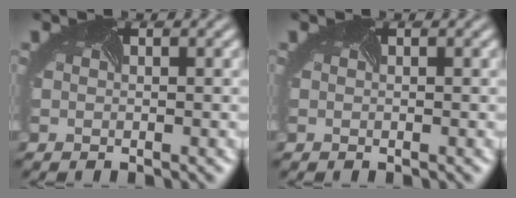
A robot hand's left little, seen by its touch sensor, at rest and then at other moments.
{"total": 0.0}